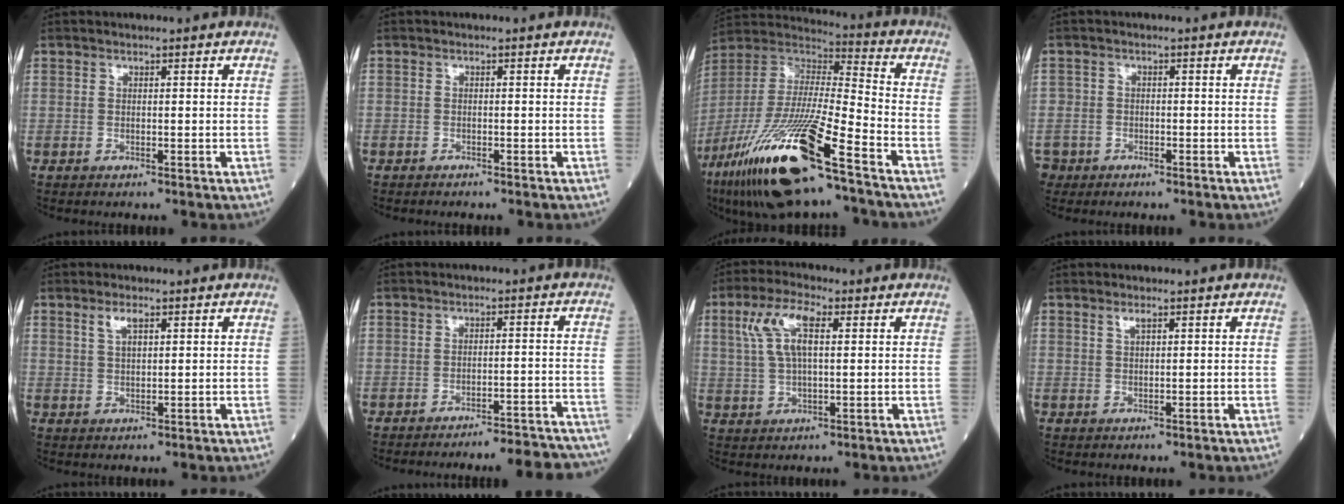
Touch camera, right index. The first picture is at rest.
{"total": 0.9, "force": [-0.8, 0.3, 0.2], "torque": [-0.005, 0.000, -0.012]}
{"total": 23.9, "force": [-14.6, 2.7, 18.7], "torque": [-0.398, -0.055, -0.272]}
{"total": 3.9, "force": [-2.1, 3.3, -0.1], "torque": [0.000, 0.009, -0.041]}
{"total": 2.9, "force": [1.6, 1.0, 2.2], "torque": [-0.046, 0.004, 0.033]}
{"total": 12.6, "force": [-12.2, 0.9, 3.0], "torque": [-0.010, 0.012, -0.140]}
{"total": 8.0, "force": [2.7, 2.6, 7.1], "torque": [-0.153, 0.017, 0.054]}
{"total": 1.4, "force": [0.9, 0.3, 1.0], "torque": [-0.021, 0.002, 0.019]}